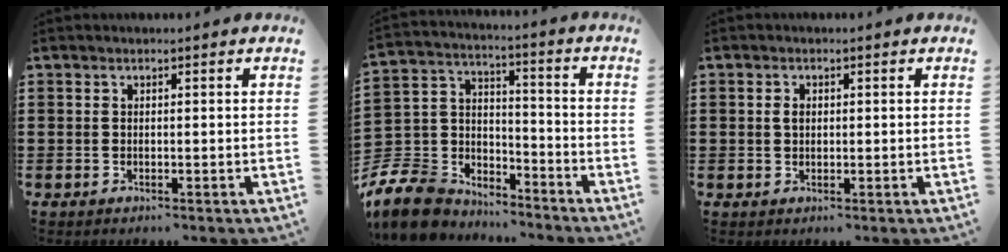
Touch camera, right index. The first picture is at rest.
{"total": 9.0, "force": [-7.6, 4.3, 2.1], "torque": [-0.087, 0.005, -0.157]}
{"total": 1.5, "force": [0.3, 1.0, 1.1], "torque": [-0.024, 0.006, 0.004]}